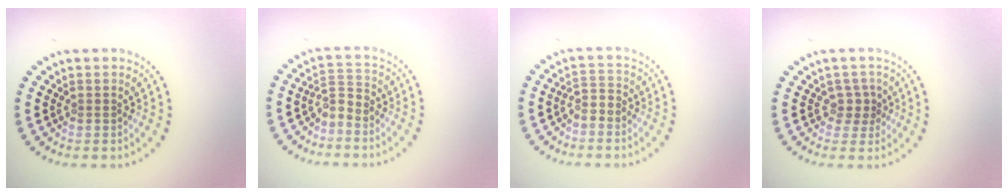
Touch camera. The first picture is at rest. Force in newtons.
{"total": 2.2, "press": 1.4, "slide": 1.6}
{"total": 2.0, "press": 1.4, "slide": 1.3}
{"total": 1.8, "press": 1.4, "slide": 1.1}